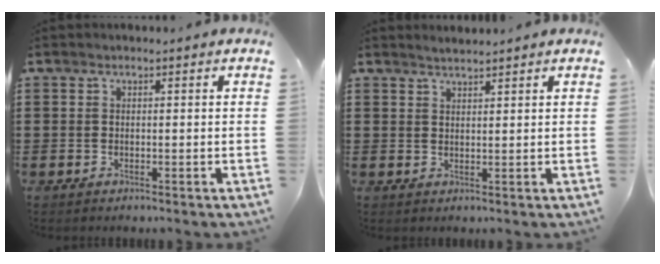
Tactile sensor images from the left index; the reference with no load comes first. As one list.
[{"total": 1.5, "force": [1.5, -0.1, 0.4], "torque": [-0.009, 0.001, 0.029]}]